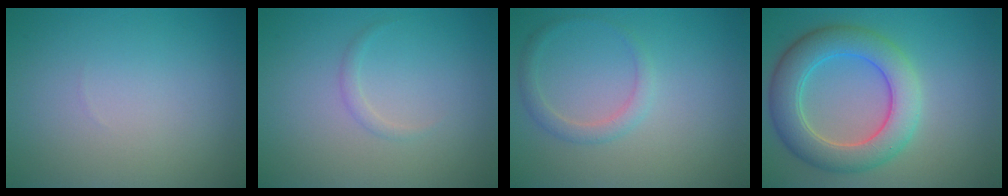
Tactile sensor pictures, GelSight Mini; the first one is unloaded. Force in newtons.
{"total": 0.7, "press": 0.7, "slide": 0.0}
{"total": 1.7, "press": 1.7, "slide": 0.2}
{"total": 6.5, "press": 6.5, "slide": 0.2}